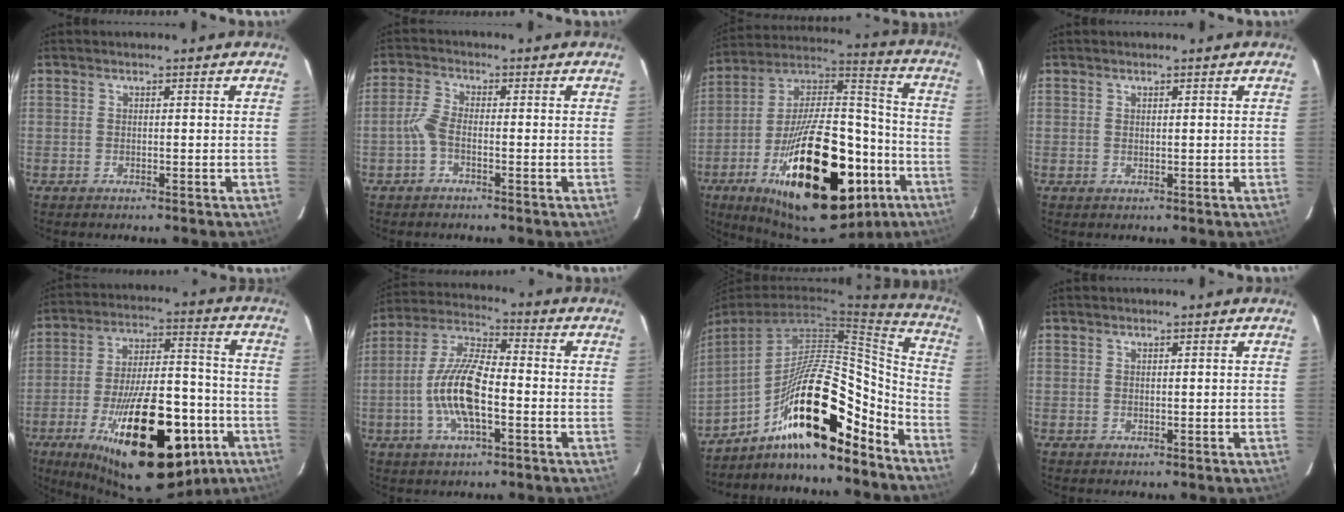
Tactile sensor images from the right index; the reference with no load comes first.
{"total": 3.0, "force": [-1.4, 1.1, 2.4], "torque": [-0.059, 0.008, -0.032]}
{"total": 34.9, "force": [-15.9, 16.3, 26.5], "torque": [-0.441, 0.014, -0.232]}
{"total": 0.5, "force": [0.4, 0.2, 0.3], "torque": [-0.005, 0.001, 0.007]}
{"total": 30.1, "force": [-14.2, 13.8, 22.7], "torque": [-0.380, -0.006, -0.194]}
{"total": 12.5, "force": [-3.2, 4.1, 11.4], "torque": [-0.237, 0.004, -0.064]}
{"total": 20.2, "force": [-12.8, 5.7, 14.5], "torque": [-0.231, 0.000, -0.217]}
{"total": 0.0}